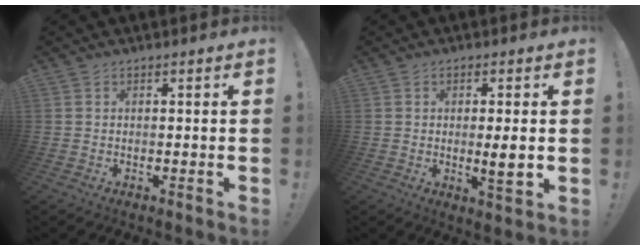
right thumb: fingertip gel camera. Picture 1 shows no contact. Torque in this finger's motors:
{"motor_torque": [0.13, 0.11, 0.01, 0.39, 0.00]}